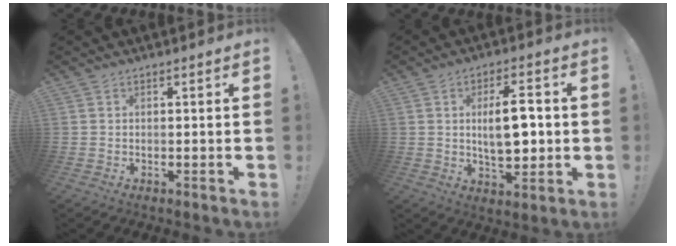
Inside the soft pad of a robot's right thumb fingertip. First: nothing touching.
{"total": 12.0, "force": [0.6, 5.4, 10.7], "torque": [-0.175, 0.001, 0.007]}